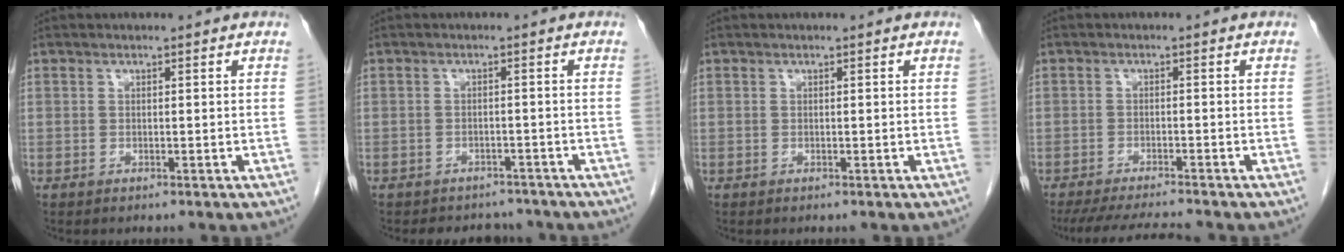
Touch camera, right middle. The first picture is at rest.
{"total": 5.6, "force": [-5.1, 2.3, 0.6], "torque": [-0.007, 0.004, -0.059]}
{"total": 0.0}
{"total": 7.3, "force": [-6.7, -0.4, 2.8], "torque": [-0.045, -0.014, -0.109]}